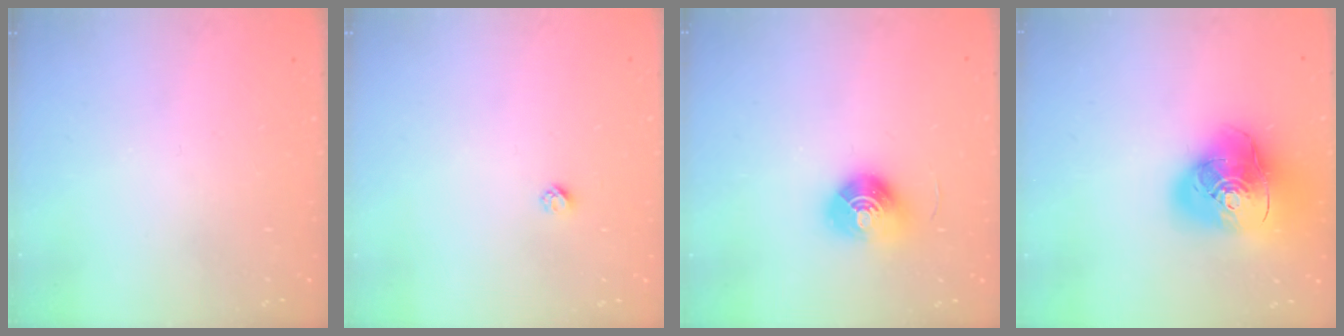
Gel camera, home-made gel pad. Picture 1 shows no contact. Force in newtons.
{"total": 2.3, "press": 2.3, "slide": 0.2}
{"total": 9.9, "press": 9.9, "slide": 0.9}
{"total": 19.4, "press": 19.2, "slide": 2.5}